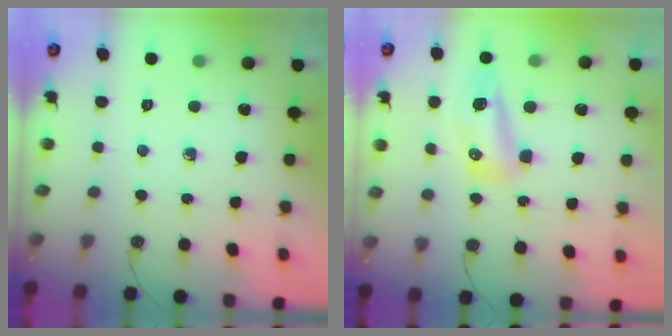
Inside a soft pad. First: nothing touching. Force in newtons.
{"total": 8.4, "press": 8.3, "slide": 1.2}